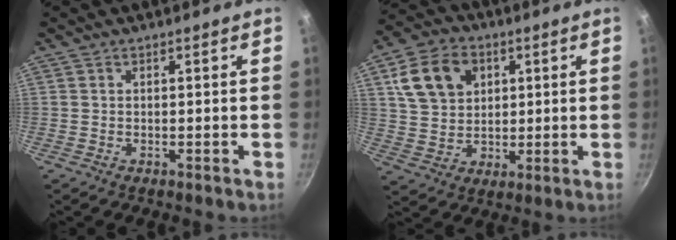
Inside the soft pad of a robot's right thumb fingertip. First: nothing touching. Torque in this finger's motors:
{"motor_torque": [-0.64, 1.07, 0.45, -0.39, 0.02]}